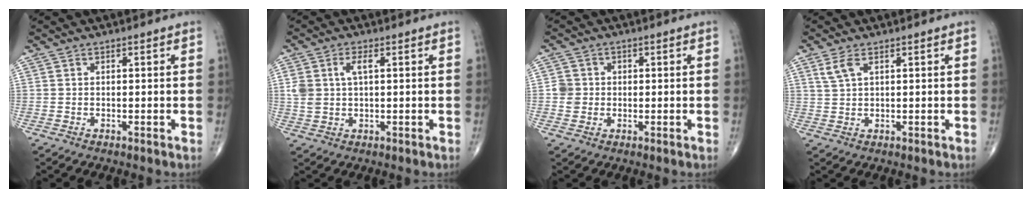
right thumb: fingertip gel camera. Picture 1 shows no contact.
{"total": 4.9, "force": [1.3, 2.5, 4.1], "torque": [-0.092, 0.009, 0.028]}
{"total": 3.0, "force": [0.1, 3.0, 0.6], "torque": [0.012, 0.006, 0.001]}
{"total": 2.9, "force": [1.5, 1.2, 2.2], "torque": [-0.052, 0.007, 0.039]}